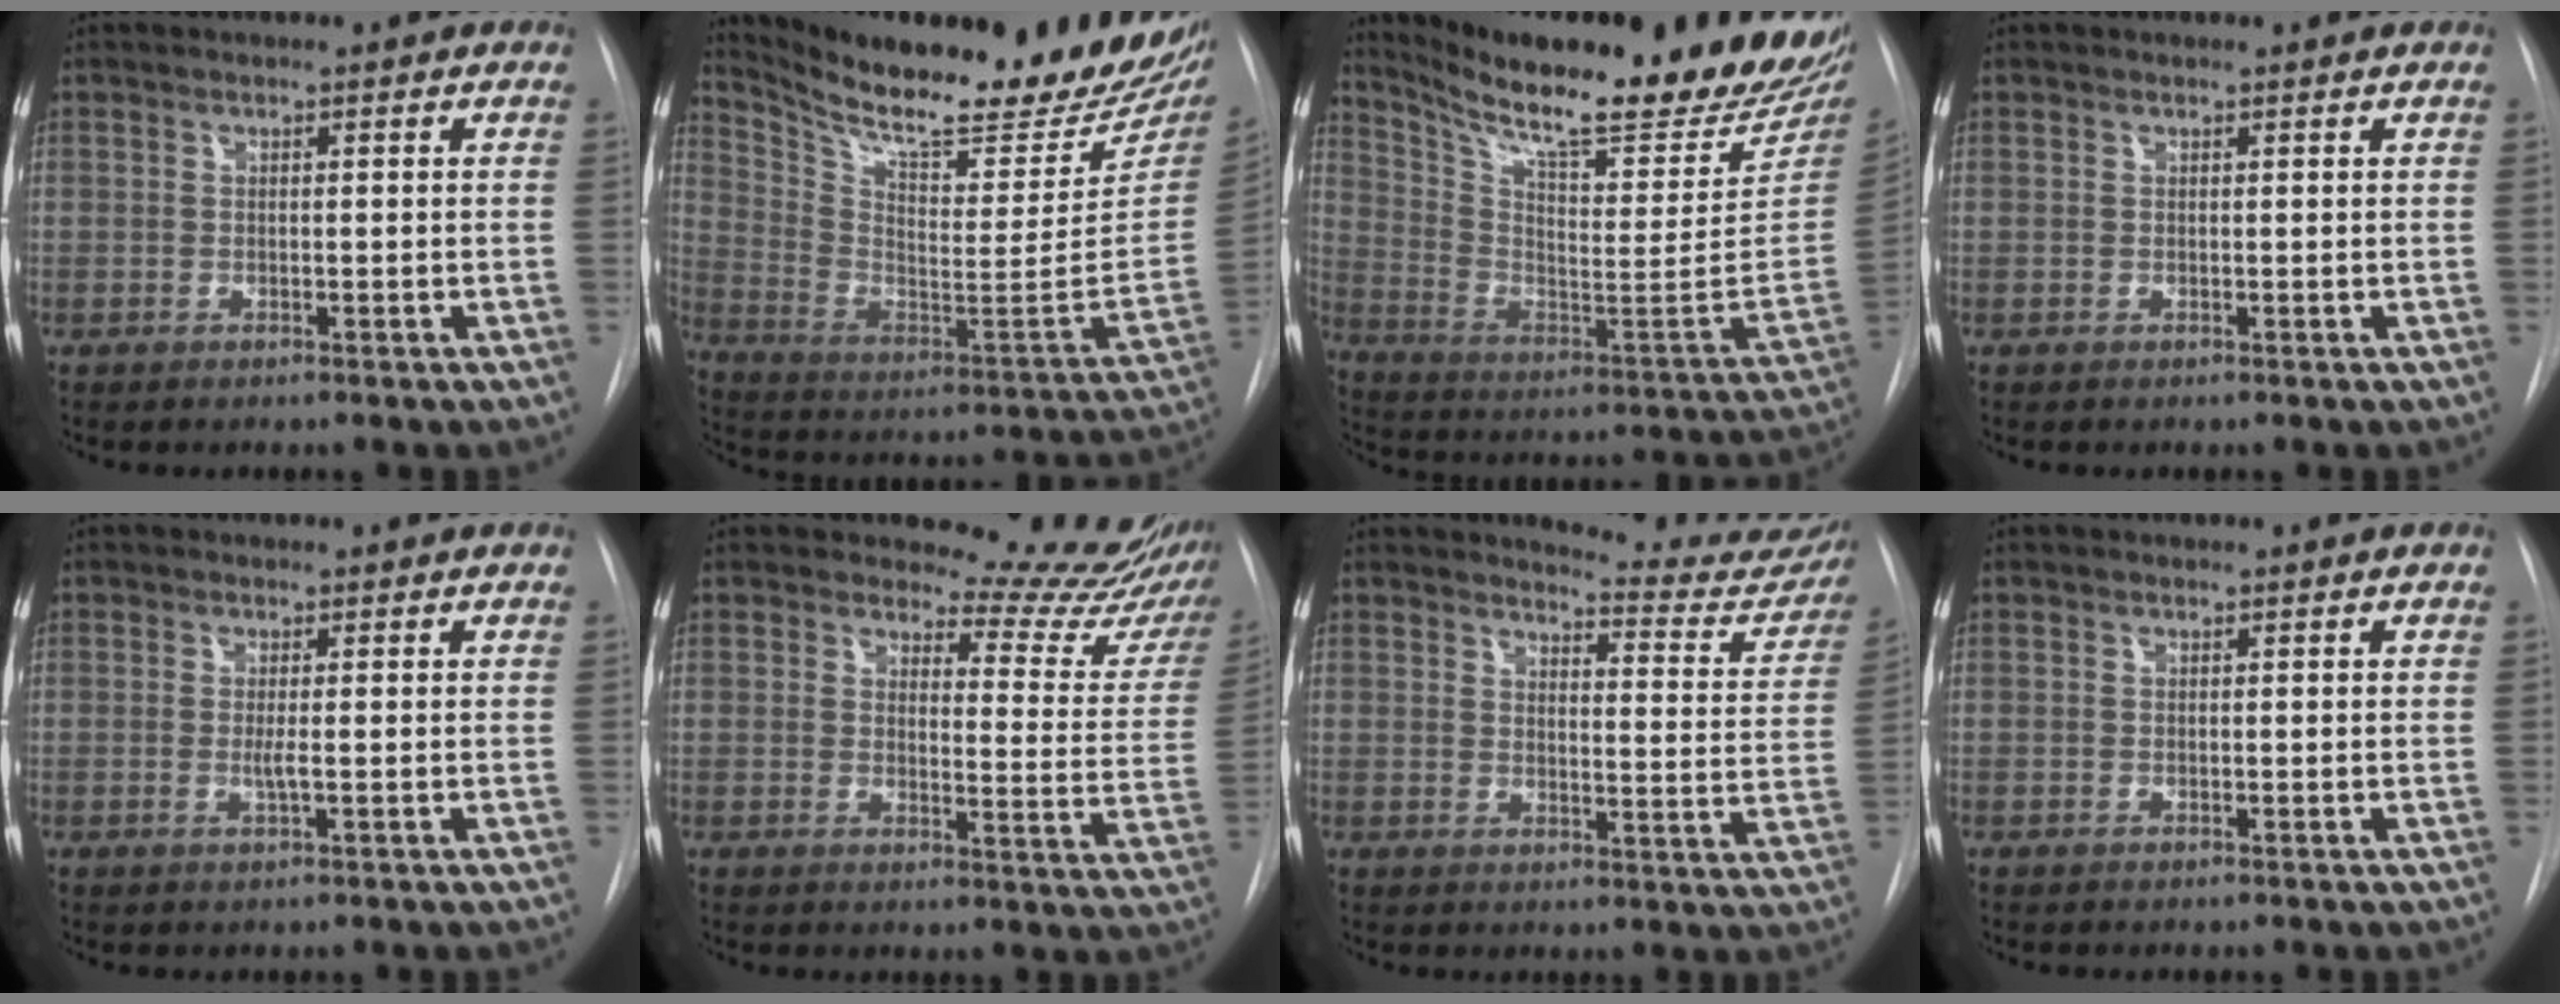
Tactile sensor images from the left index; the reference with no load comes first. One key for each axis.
{"total": 27.1, "fx": 22.9, "fy": 4.6, "fz": 13.6, "tx": -0.229, "ty": -0.072, "tz": 0.326}
{"total": 28.5, "fx": 24.0, "fy": 3.5, "fz": 14.9, "tx": -0.249, "ty": -0.082, "tz": 0.337}
{"total": 0.8, "fx": 0.8, "fy": -0.1, "fz": 0.1, "tx": -0.007, "ty": 0.003, "tz": 0.011}
{"total": 1.4, "fx": -0.4, "fy": -0.2, "fz": 1.3, "tx": -0.031, "ty": -0.007, "tz": -0.007}
{"total": 15.7, "fx": 15.2, "fy": 3.1, "fz": 2.3, "tx": 0.007, "ty": -0.121, "tz": 0.143}
{"total": 12.6, "fx": 12.3, "fy": 2.0, "fz": 1.6, "tx": 0.002, "ty": -0.075, "tz": 0.122}
{"total": 0.0}